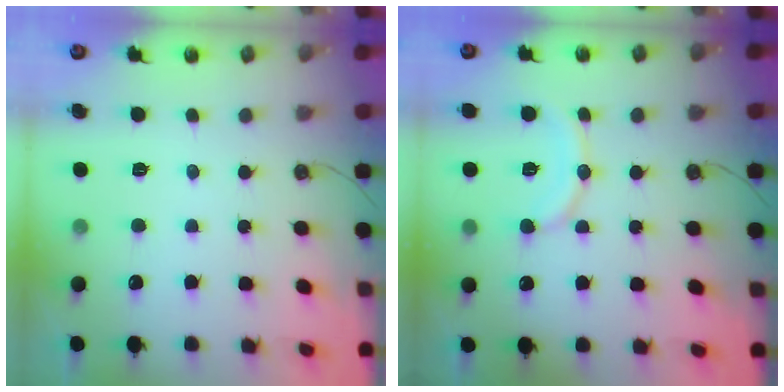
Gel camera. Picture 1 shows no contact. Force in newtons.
{"total": 10.7, "press": 10.6, "slide": 1.9}